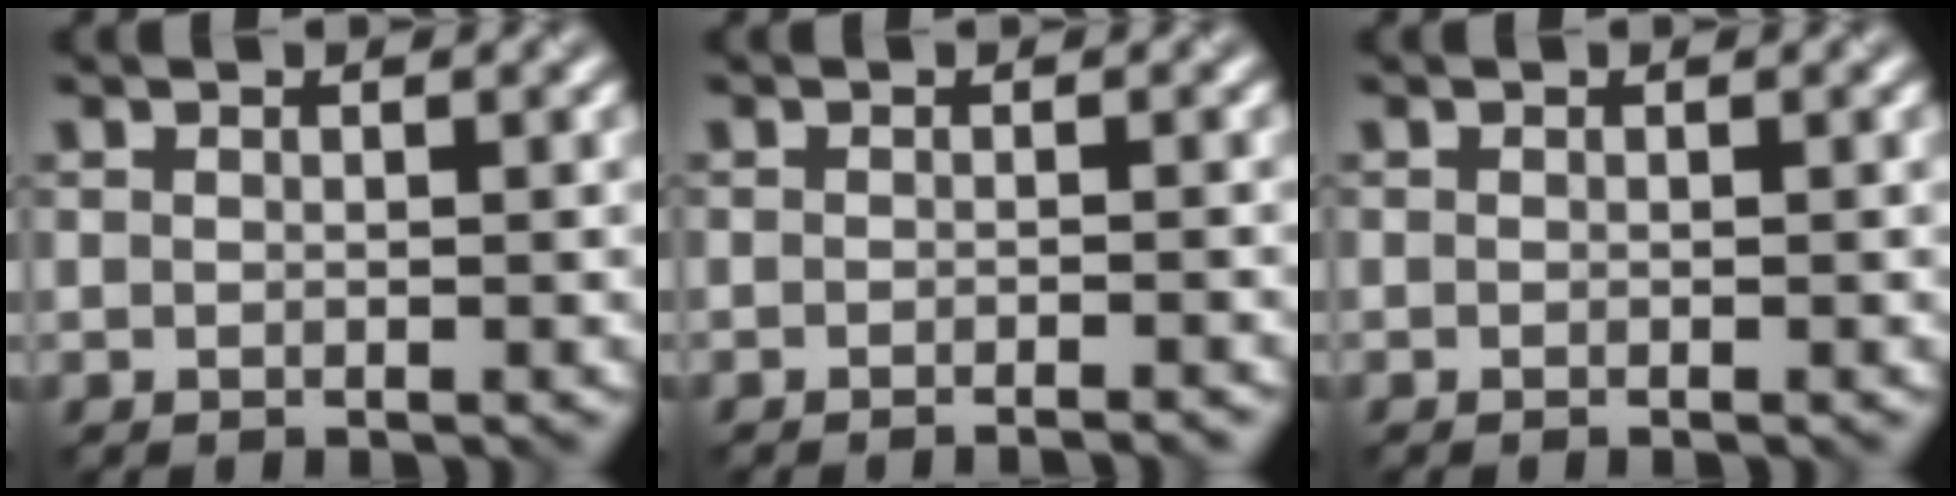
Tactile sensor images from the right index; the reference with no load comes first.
{"total": 1.9, "force": [-1.5, 0.3, 1.1], "torque": [-0.005, 0.001, -0.027]}
{"total": 0.0}